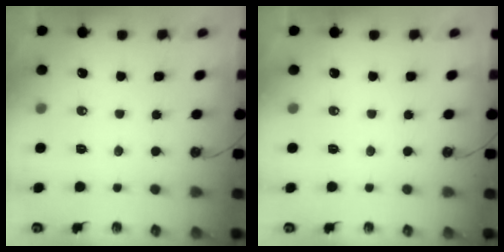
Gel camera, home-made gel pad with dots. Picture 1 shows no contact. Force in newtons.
{"total": 0.0}